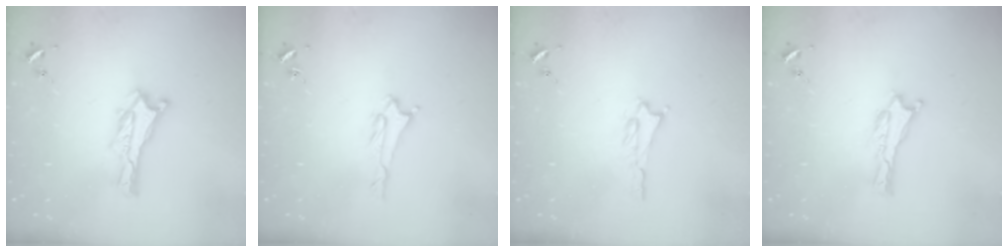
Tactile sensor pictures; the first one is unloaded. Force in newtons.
{"total": 1.7, "press": 1.7, "slide": 0.3}
{"total": 1.1, "press": 1.1, "slide": 0.2}
{"total": 0.0}